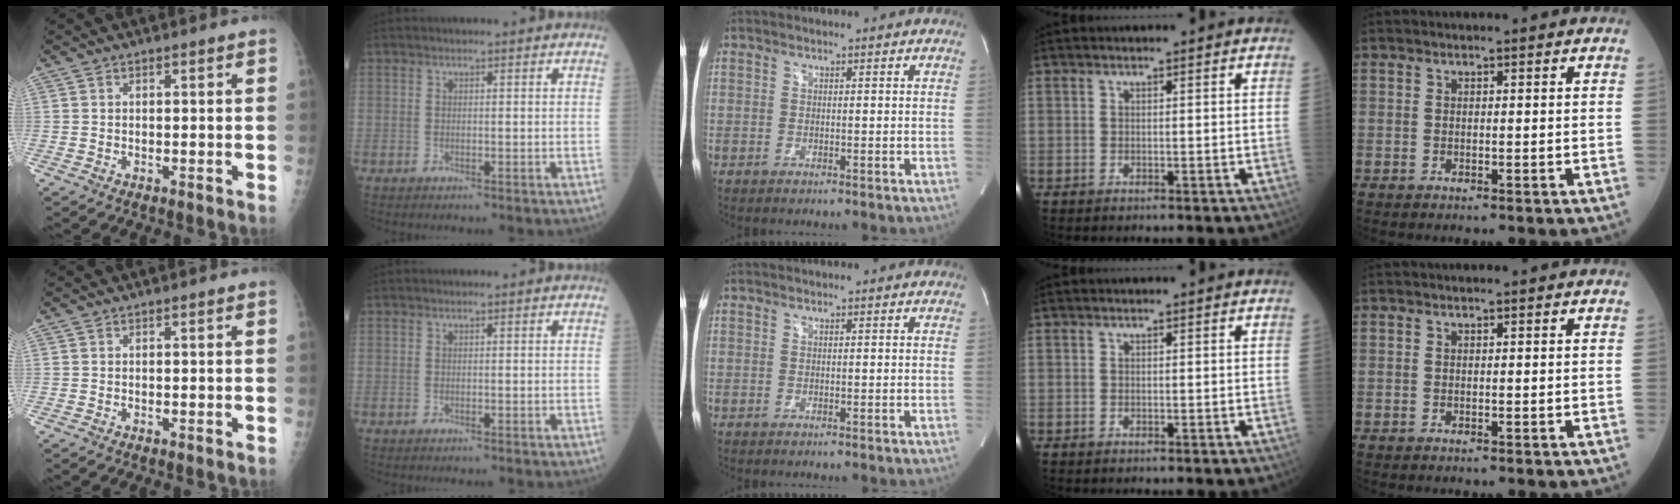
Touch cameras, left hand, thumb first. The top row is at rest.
{}